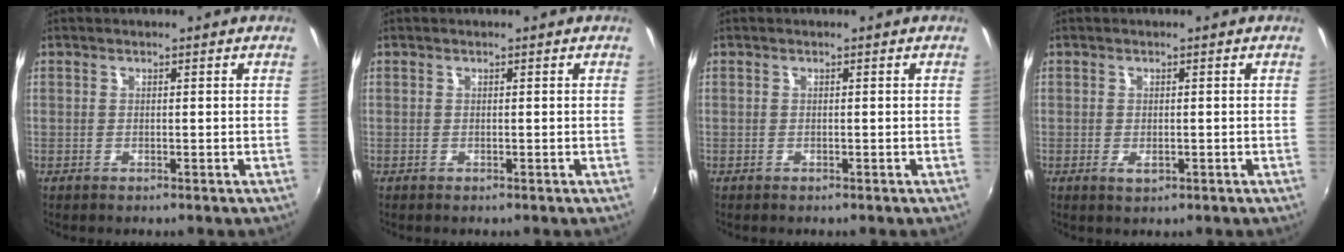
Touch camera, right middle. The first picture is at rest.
{"total": 0.0}
{"total": 0.0}
{"total": 1.6, "force": [-0.5, 0.9, 1.2], "torque": [-0.021, -0.002, -0.006]}